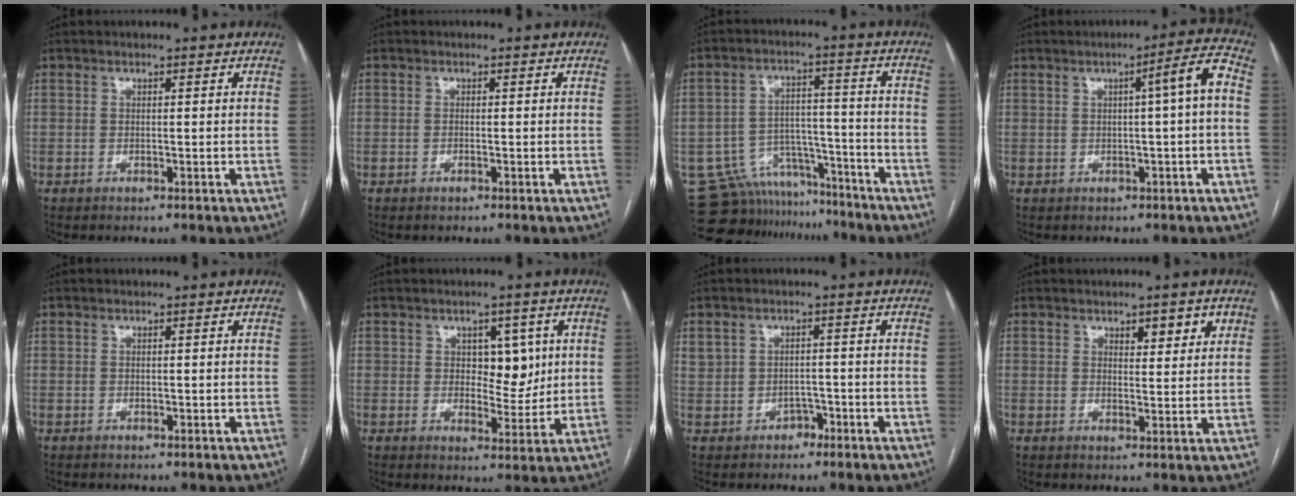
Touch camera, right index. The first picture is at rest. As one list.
[{"total": 0.0}, {"total": 13.6, "force": [-12.3, 5.7, 1.2], "torque": [-0.023, 0.043, -0.181]}, {"total": 5.7, "force": [0.5, -0.5, 5.6], "torque": [-0.076, 0.010, 0.007]}, {"total": 0.0}, {"total": 6.0, "force": [1.6, 3.3, 4.8], "torque": [-0.058, 0.005, 0.028]}, {"total": 2.9, "force": [-0.6, 2.6, 1.1], "torque": [-0.017, 0.021, 0.002]}, {"total": 4.3, "force": [2.6, 1.5, 3.1], "torque": [-0.041, -0.004, 0.037]}]